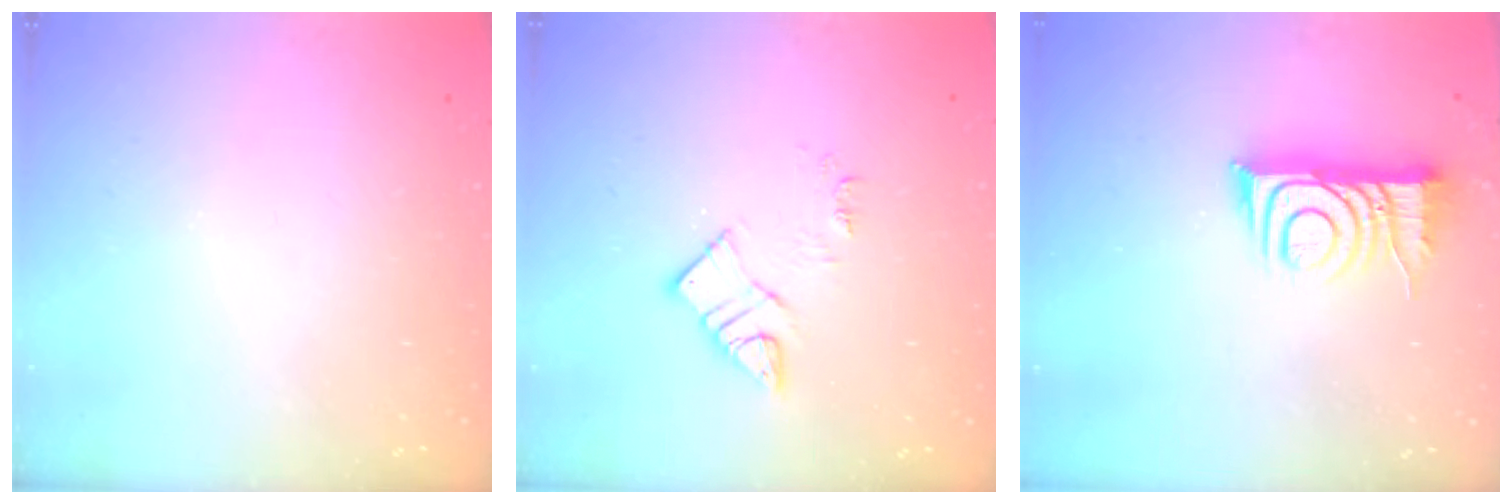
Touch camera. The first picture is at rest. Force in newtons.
{"total": 9.7, "press": 9.6, "slide": 0.6}
{"total": 10.4, "press": 10.4, "slide": 1.0}